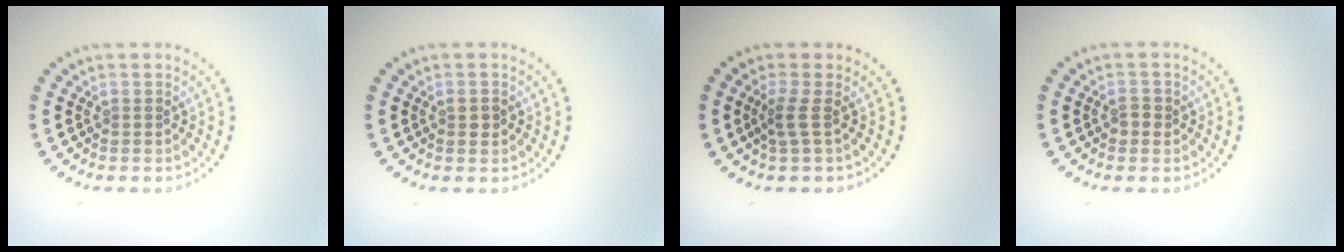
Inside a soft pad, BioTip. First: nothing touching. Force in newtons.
{"total": 1.1, "press": 1.1, "slide": 0.1}
{"total": 1.8, "press": 1.1, "slide": 1.3}
{"total": 1.1, "press": 1.1, "slide": 0.3}